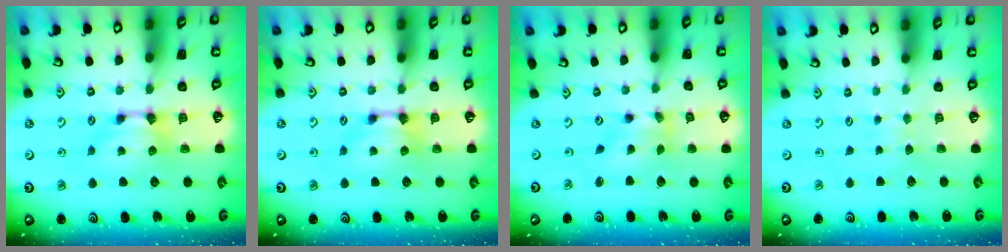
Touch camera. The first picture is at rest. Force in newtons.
{"total": 0.0}
{"total": 1.4, "press": 0.3, "slide": 1.4}
{"total": 3.7, "press": 3.7, "slide": 0.4}